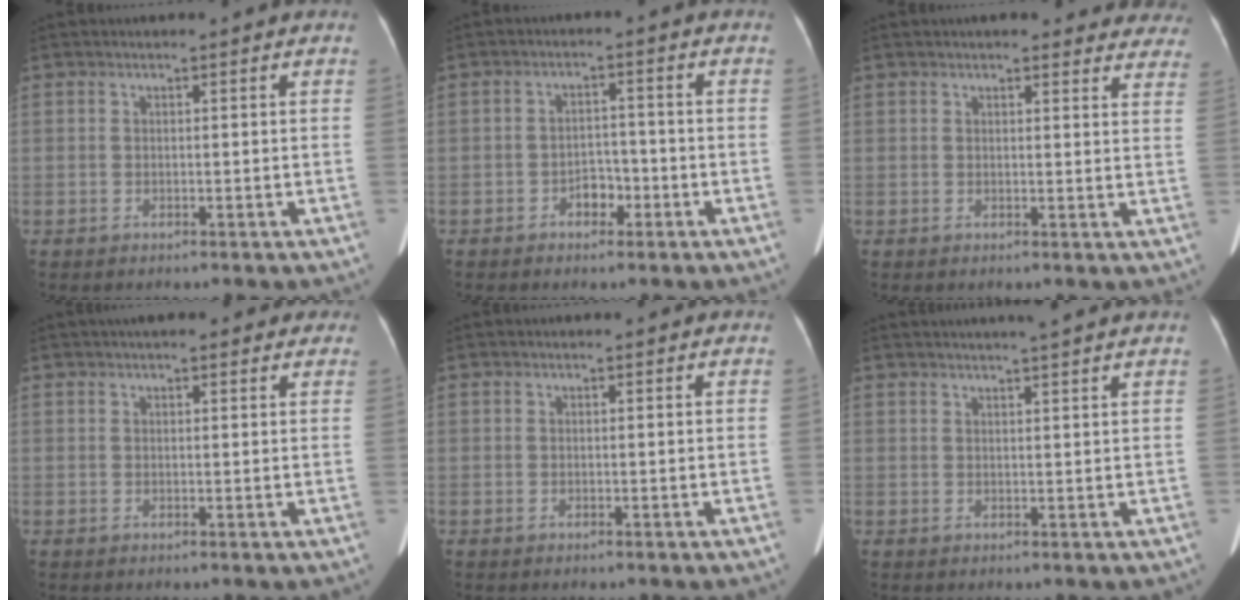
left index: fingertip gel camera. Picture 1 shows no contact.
{"total": 3.1, "force": [-1.8, 1.9, 1.7], "torque": [-0.023, 0.008, -0.029]}
{"total": 15.9, "force": [14.6, 3.8, 5.1], "torque": [-0.025, -0.014, 0.144]}
{"total": 7.6, "force": [5.9, 2.4, 4.1], "torque": [-0.042, 0.024, 0.071]}
{"total": 0.0}
{"total": 6.1, "force": [5.2, -0.6, 3.0], "torque": [-0.045, 0.018, 0.066]}